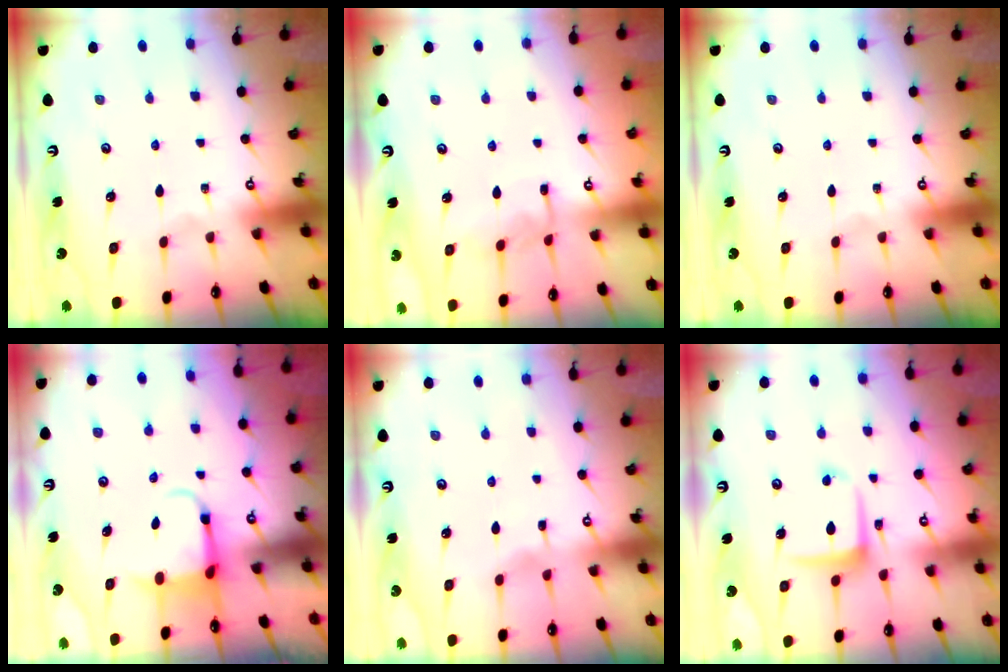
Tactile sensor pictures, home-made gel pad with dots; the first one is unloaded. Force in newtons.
{"total": 7.1, "press": 7.1, "slide": 0.5}
{"total": 0.0}
{"total": 3.8, "press": 3.7, "slide": 0.9}
{"total": 2.8, "press": 2.8, "slide": 0.3}
{"total": 7.7, "press": 7.7, "slide": 0.5}